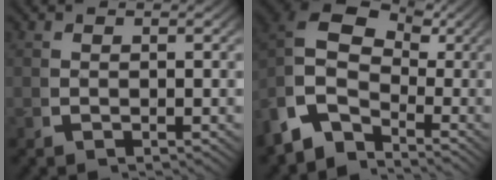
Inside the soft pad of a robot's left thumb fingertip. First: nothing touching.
{"total": 10.6, "force": [1.2, 7.8, 7.1], "torque": [-0.152, -0.019, 0.010]}